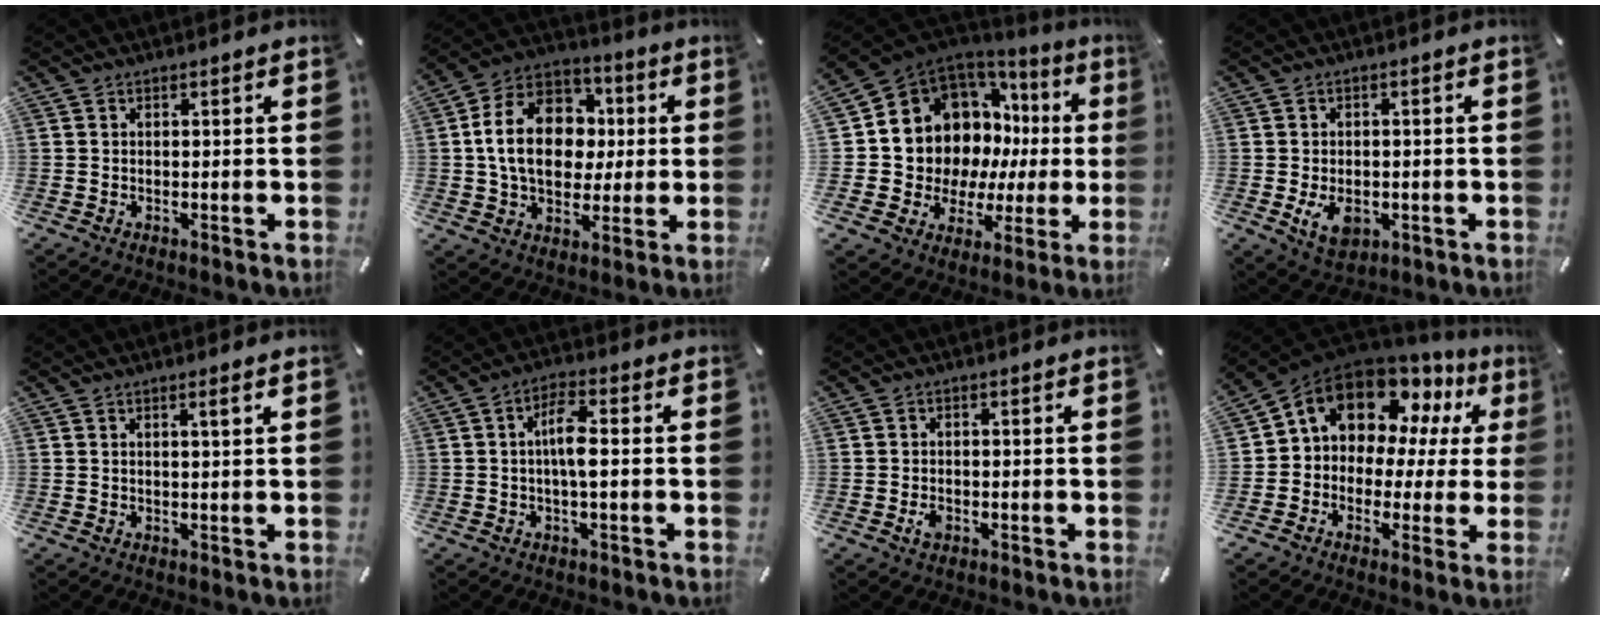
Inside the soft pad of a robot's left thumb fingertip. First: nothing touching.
{"total": 17.5, "force": [1.0, 13.7, 10.9], "torque": [-0.211, 0.013, 0.019]}
{"total": 13.5, "force": [5.2, 11.3, 5.2], "torque": [-0.090, -0.079, 0.116]}
{"total": 6.3, "force": [-1.6, 4.5, 4.1], "torque": [-0.075, -0.002, -0.032]}
{"total": 2.0, "force": [0.9, 0.1, 1.8], "torque": [-0.037, 0.001, 0.014]}
{"total": 6.4, "force": [-0.3, 1.7, 6.1], "torque": [-0.119, 0.007, -0.009]}
{"total": 2.2, "force": [-0.8, 1.6, 1.3], "torque": [-0.031, 0.001, -0.017]}
{"total": 14.1, "force": [8.0, 9.8, 6.4], "torque": [-0.130, -0.055, 0.144]}